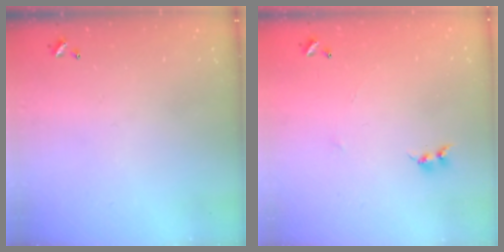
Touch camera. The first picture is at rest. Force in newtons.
{"total": 6.7, "press": 6.7, "slide": 0.5}